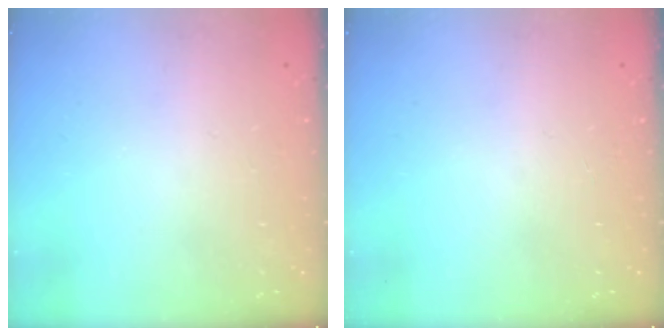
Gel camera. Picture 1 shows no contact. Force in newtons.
{"total": 0.0}